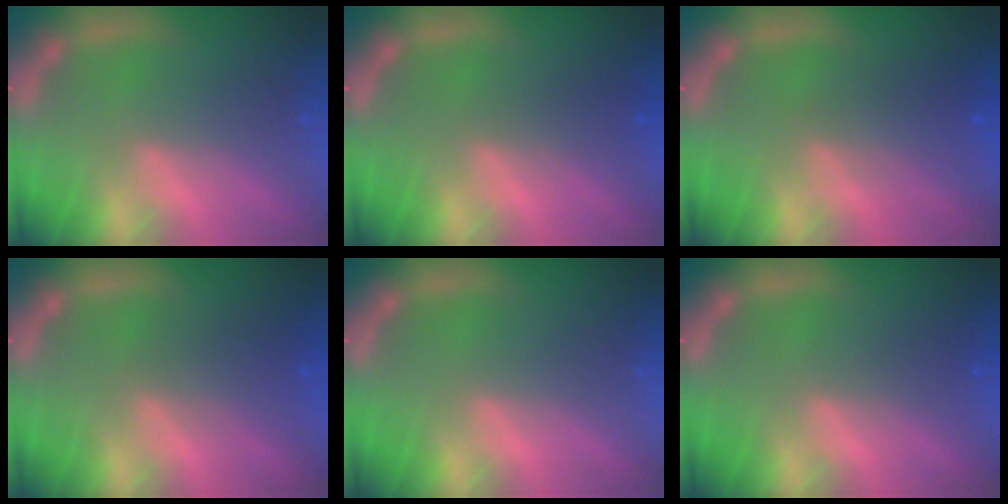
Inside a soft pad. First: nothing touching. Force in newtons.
{"total": 1.5}
{"total": 3.0}
{"total": 2.5}
{"total": 0.0}
{"total": 1.0}